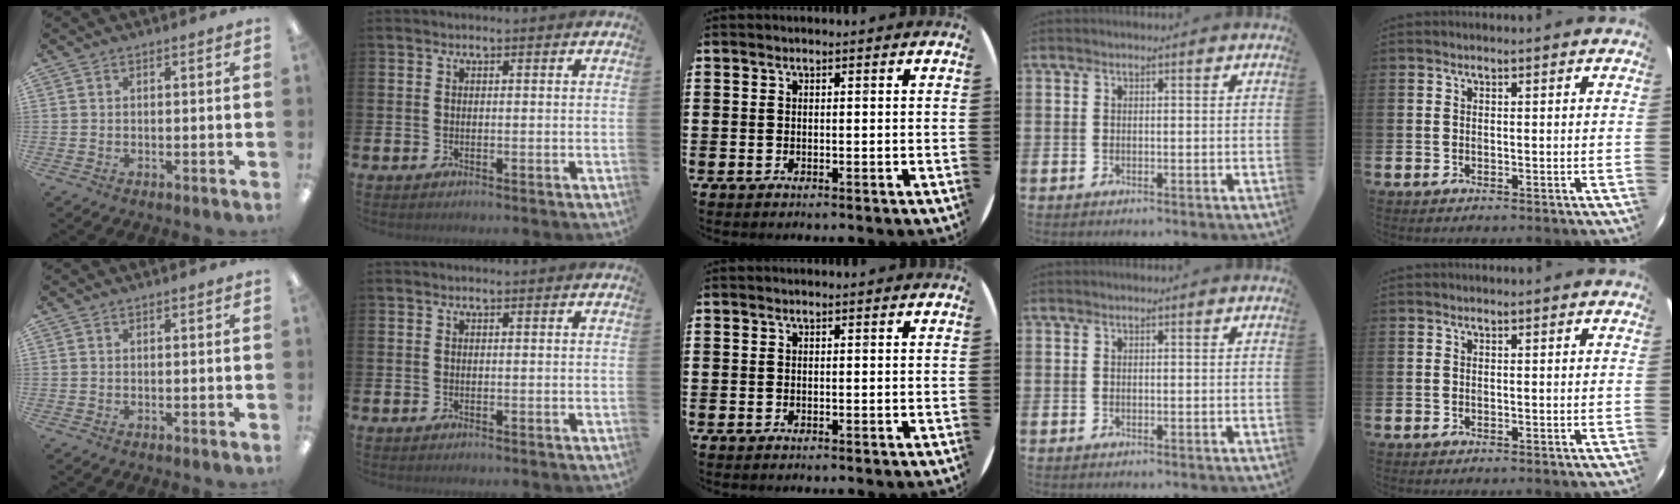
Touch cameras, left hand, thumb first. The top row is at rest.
{}